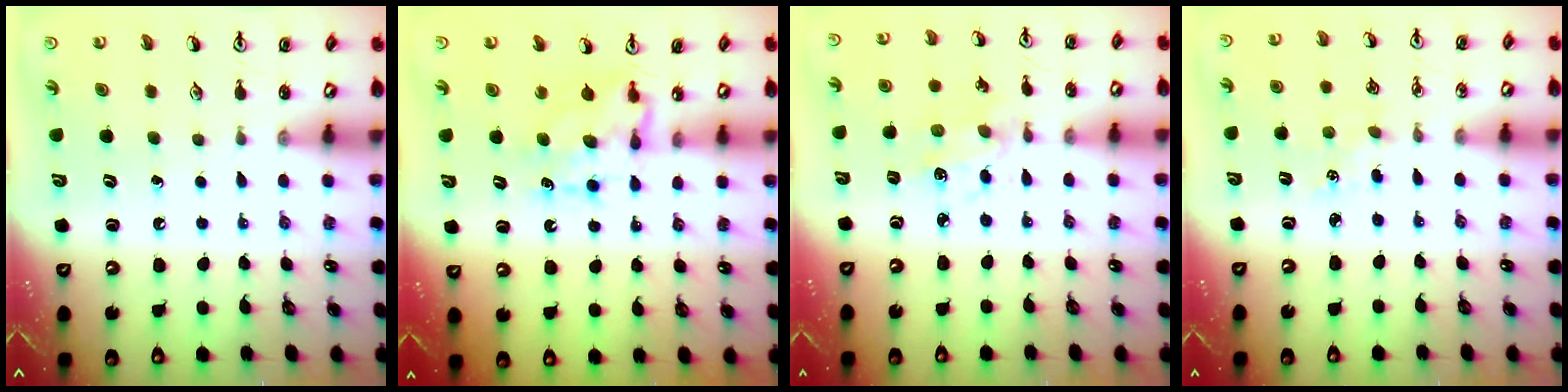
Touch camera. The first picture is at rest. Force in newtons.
{"total": 7.2, "press": 7.2, "slide": 0.4}
{"total": 2.5, "press": 2.5, "slide": 0.5}
{"total": 3.3, "press": 3.3, "slide": 0.4}